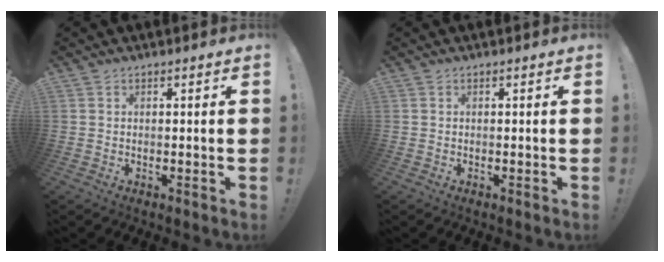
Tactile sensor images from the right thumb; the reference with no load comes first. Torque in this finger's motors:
{"motor_torque": [0.00, 0.00, 0.00, 0.00, 0.00]}